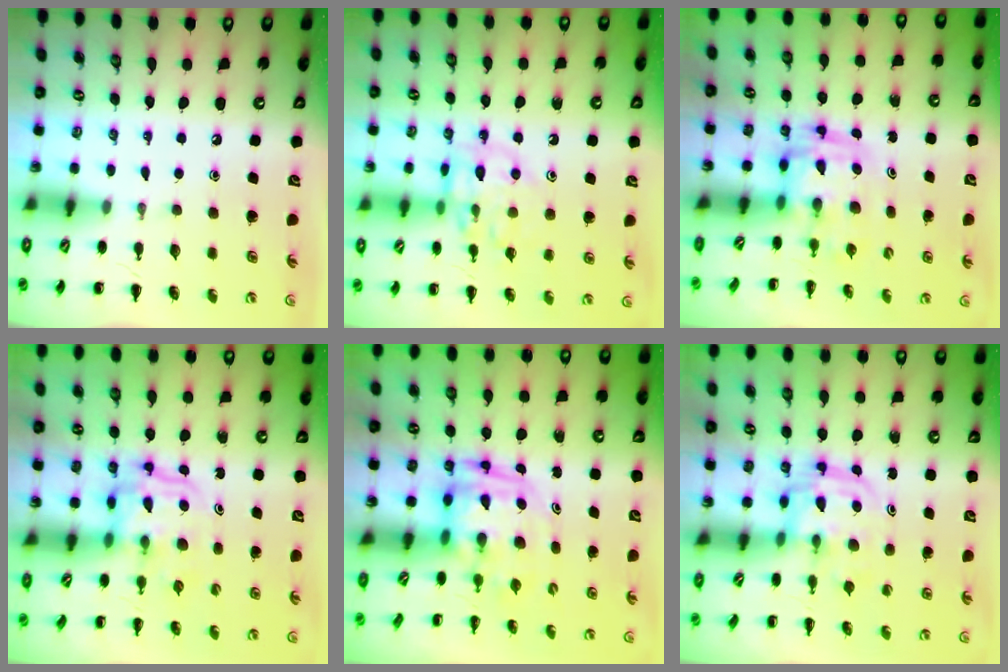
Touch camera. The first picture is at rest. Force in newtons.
{"total": 13.3, "press": 13.2, "slide": 1.0}
{"total": 2.8, "press": 2.8, "slide": 0.5}
{"total": 3.4, "press": 3.4, "slide": 0.2}
{"total": 3.3, "press": 3.2, "slide": 0.7}
{"total": 3.0, "press": 3.0, "slide": 0.4}